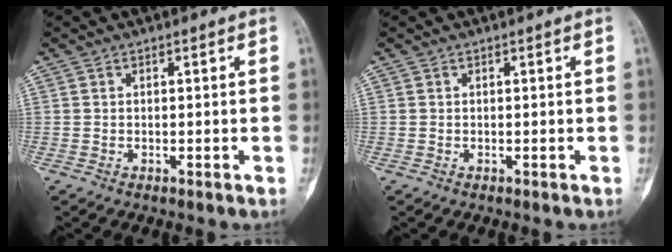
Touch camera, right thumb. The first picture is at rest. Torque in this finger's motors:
{"motor_torque": [0.01, 0.01, -0.02, -0.02, 0.00]}